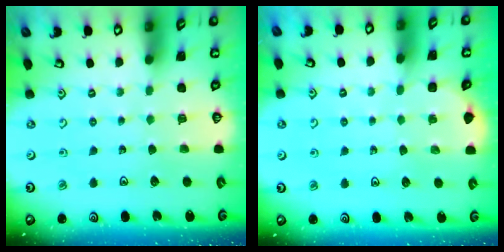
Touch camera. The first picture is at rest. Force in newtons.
{"total": 2.2, "press": 2.2, "slide": 0.3}